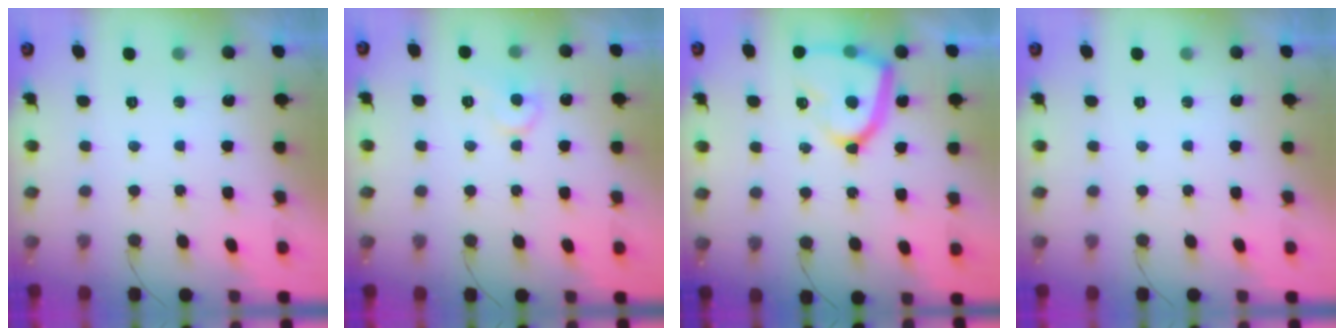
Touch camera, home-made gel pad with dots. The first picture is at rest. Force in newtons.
{"total": 8.2, "press": 8.1, "slide": 0.8}
{"total": 15.1, "press": 15.1, "slide": 1.2}
{"total": 0.0}